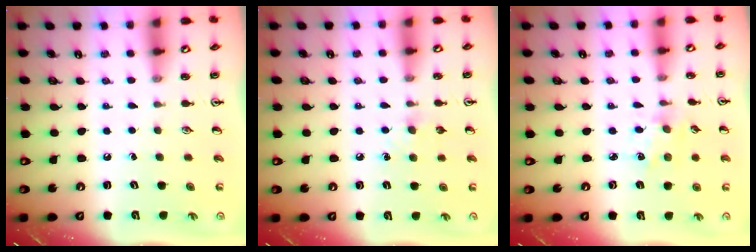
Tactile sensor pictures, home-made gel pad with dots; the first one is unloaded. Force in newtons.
{"total": 5.3, "press": 5.2, "slide": 0.7}
{"total": 2.2, "press": 2.2, "slide": 0.2}